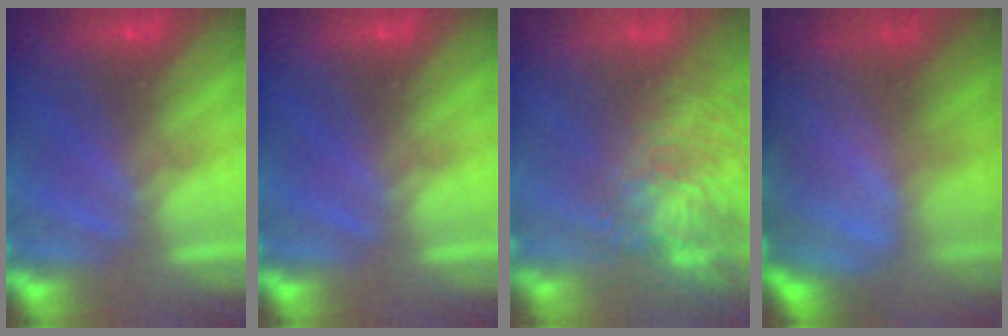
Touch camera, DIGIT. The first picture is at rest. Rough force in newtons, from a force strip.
{"total": 0.0}
{"total": 7.2}
{"total": 8.2}